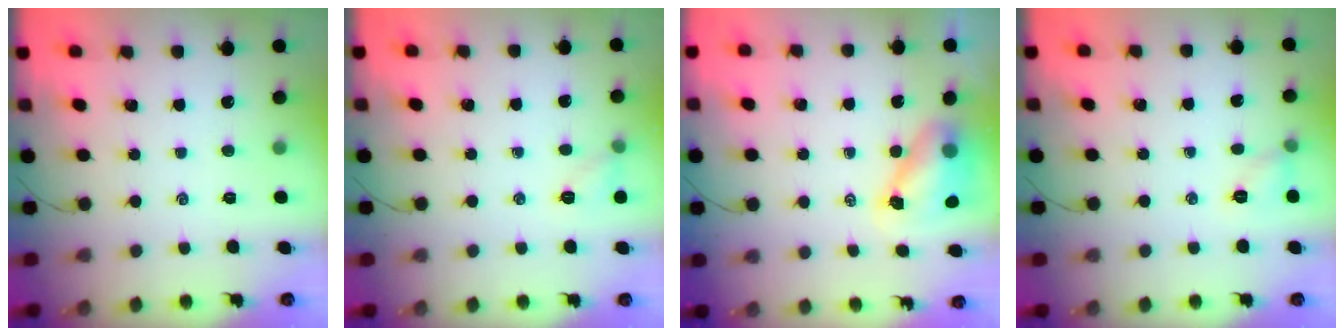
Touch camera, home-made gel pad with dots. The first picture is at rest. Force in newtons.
{"total": 6.3, "press": 6.2, "slide": 1.0}
{"total": 7.3, "press": 7.2, "slide": 1.2}
{"total": 5.6, "press": 5.5, "slide": 1.0}